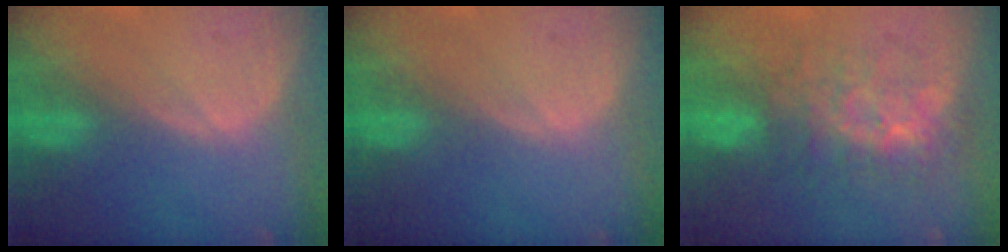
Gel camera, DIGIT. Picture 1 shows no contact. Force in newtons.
{"total": 0.0}
{"total": 8.4, "press": 7.6, "slide": 3.5}